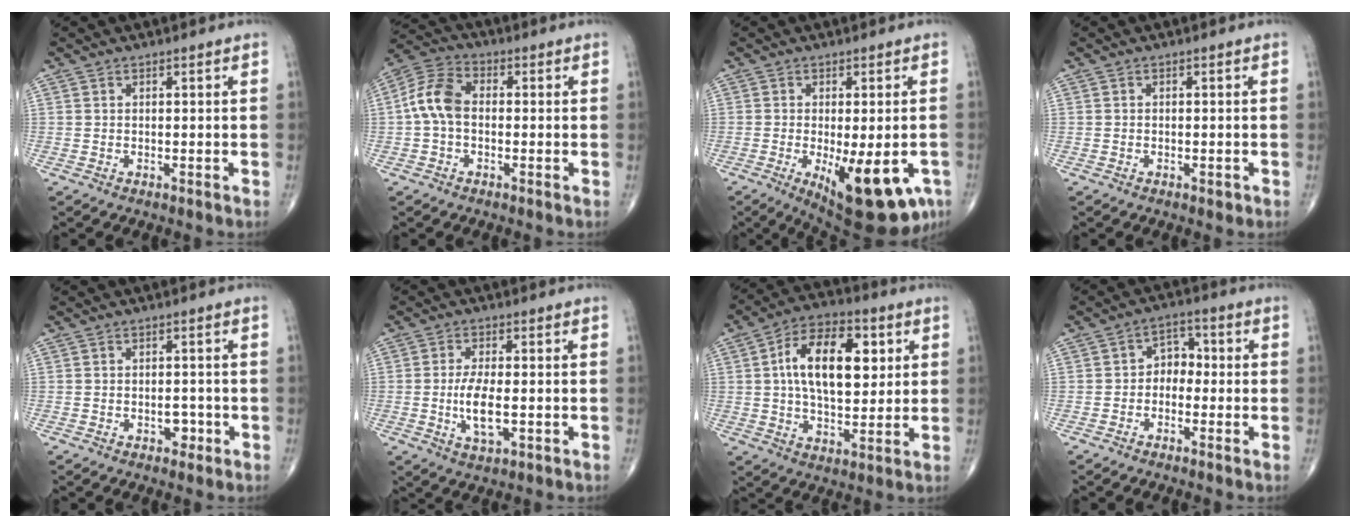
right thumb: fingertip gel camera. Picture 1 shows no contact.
{"total": 8.1, "force": [-0.4, 5.2, 6.1], "torque": [-0.122, 0.025, -0.020]}
{"total": 16.2, "force": [-6.1, 6.3, 13.6], "torque": [-0.152, -0.013, -0.070]}
{"total": 1.0, "force": [-0.5, 0.6, 0.7], "torque": [-0.008, -0.001, -0.006]}
{"total": 2.6, "force": [-1.1, 1.7, 1.7], "torque": [-0.012, 0.006, -0.014]}
{"total": 6.8, "force": [-1.1, 2.7, 6.2], "torque": [-0.122, -0.005, -0.018]}
{"total": 16.5, "force": [3.4, 8.8, 13.5], "torque": [-0.205, 0.006, 0.053]}
{"total": 4.7, "force": [-0.9, 3.6, 2.8], "torque": [-0.019, 0.023, -0.031]}